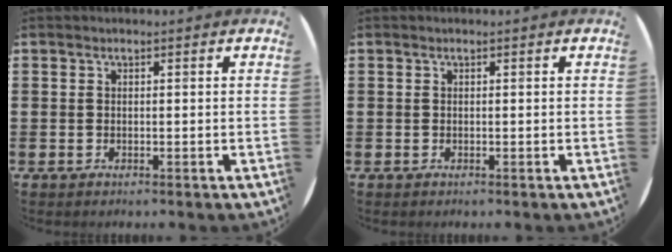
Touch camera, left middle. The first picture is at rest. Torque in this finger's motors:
{"motor_torque": [0.27, -0.33, 0.02, 0.01]}